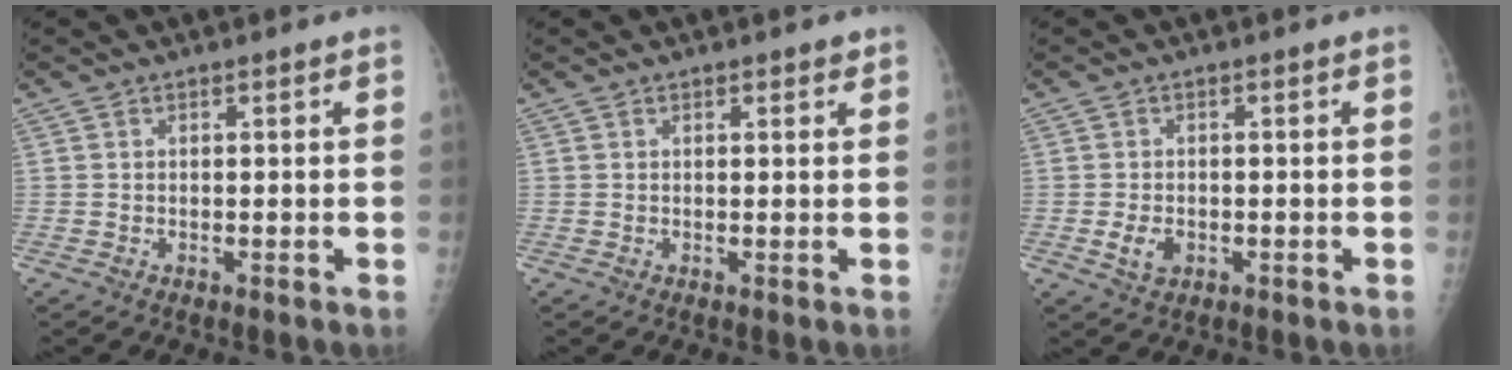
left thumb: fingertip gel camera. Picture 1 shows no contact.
{"total": 1.0, "force": [0.7, 0.6, 0.4], "torque": [0.004, -0.004, 0.006]}
{"total": 3.4, "force": [-0.8, 2.4, 2.2], "torque": [-0.038, 0.000, -0.010]}